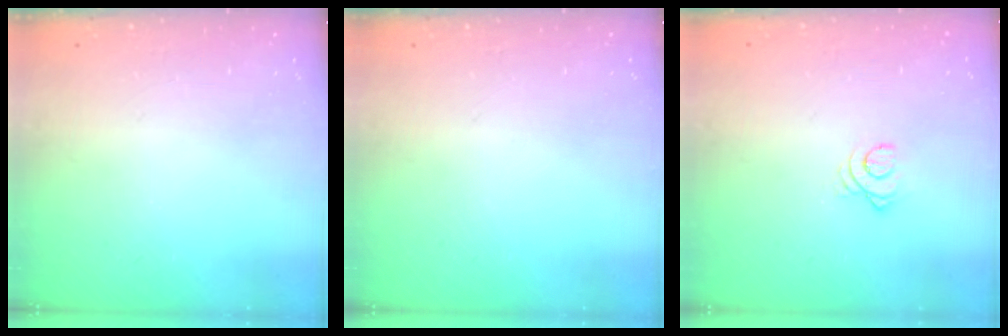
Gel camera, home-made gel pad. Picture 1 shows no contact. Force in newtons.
{"total": 0.0}
{"total": 2.9, "press": 2.9, "slide": 0.4}